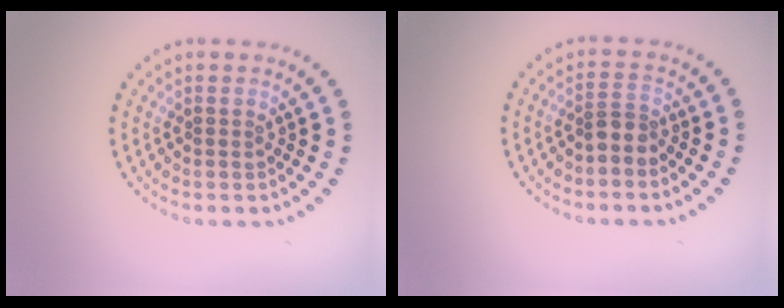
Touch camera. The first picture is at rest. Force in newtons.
{"total": 1.9, "press": 1.4, "slide": 1.3}